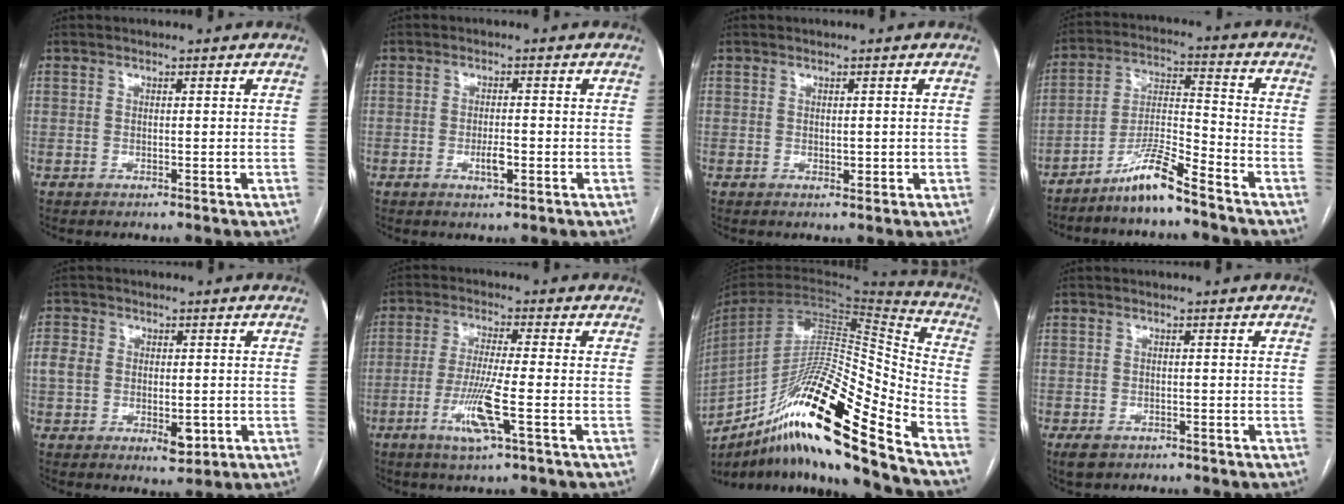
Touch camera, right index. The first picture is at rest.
{"total": 2.7, "force": [-0.9, 0.8, 2.4], "torque": [-0.044, 0.000, -0.012]}
{"total": 1.3, "force": [0.0, 1.0, 0.9], "torque": [-0.010, -0.001, 0.004]}
{"total": 8.4, "force": [-6.8, -0.1, 5.0], "torque": [-0.102, -0.009, -0.131]}
{"total": 7.5, "force": [-1.1, 5.1, 5.4], "torque": [-0.088, 0.006, -0.010]}
{"total": 7.9, "force": [-3.0, -0.1, 7.3], "torque": [-0.147, -0.012, -0.058]}
{"total": 25.1, "force": [-15.8, 1.5, 19.4], "torque": [-0.325, -0.012, -0.285]}
{"total": 2.6, "force": [-1.7, 1.8, 1.0], "torque": [-0.017, 0.000, -0.019]}